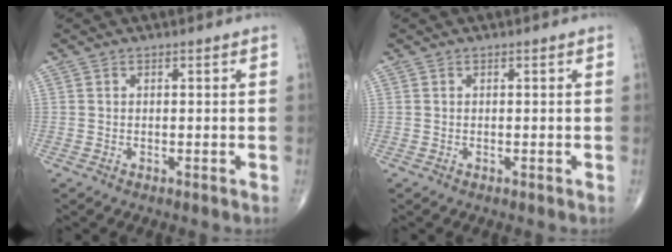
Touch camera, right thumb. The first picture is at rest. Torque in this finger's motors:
{"motor_torque": [0.00, 0.00, 0.00, 0.00, 0.00]}